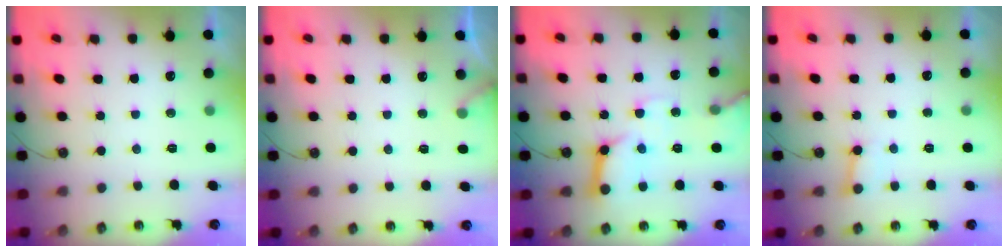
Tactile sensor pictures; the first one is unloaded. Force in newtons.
{"total": 3.8, "press": 3.8, "slide": 0.3}
{"total": 14.3, "press": 14.2, "slide": 1.7}
{"total": 4.4, "press": 4.3, "slide": 0.4}